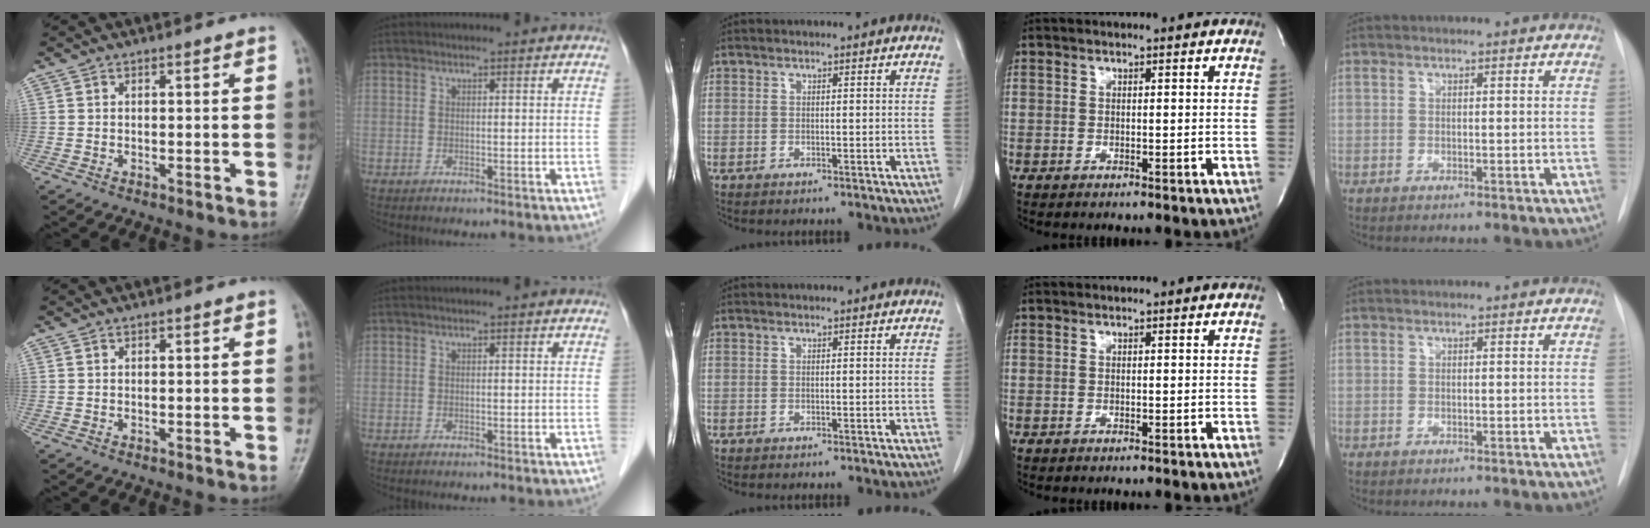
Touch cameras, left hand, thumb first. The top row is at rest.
{}